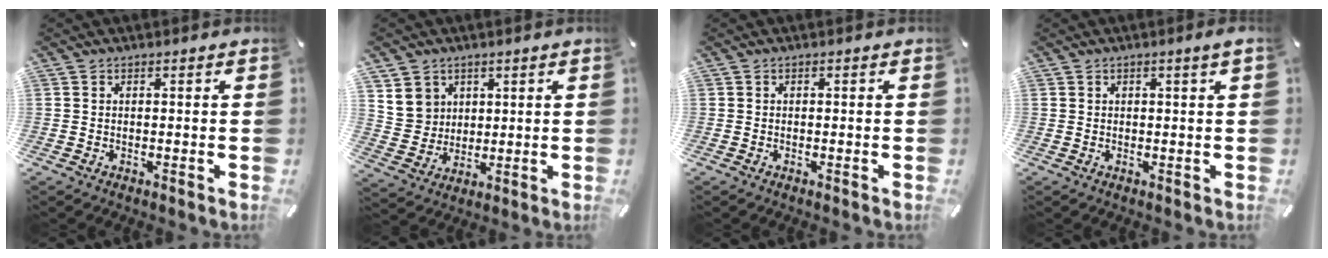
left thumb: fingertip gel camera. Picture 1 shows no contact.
{"total": 7.6, "force": [3.4, 6.8, 0.6], "torque": [-0.017, -0.015, 0.068]}
{"total": 0.0}
{"total": 1.7, "force": [0.6, 0.2, 1.6], "torque": [-0.029, 0.001, 0.009]}